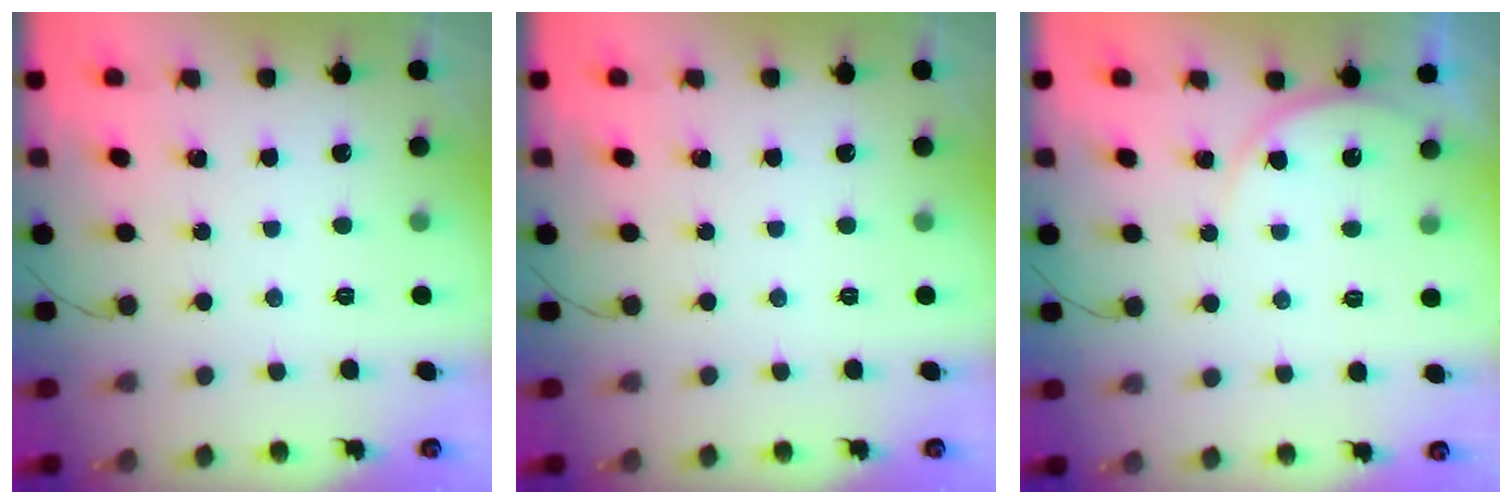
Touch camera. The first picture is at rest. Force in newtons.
{"total": 0.0}
{"total": 4.7, "press": 4.6, "slide": 0.6}